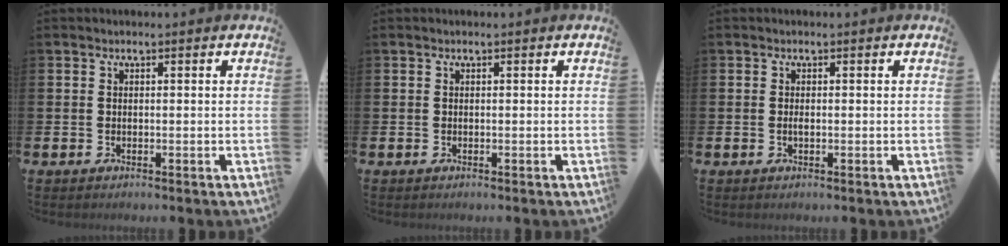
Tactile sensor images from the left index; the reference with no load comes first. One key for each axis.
{"total": 0.0}
{"total": 0.6, "fx": -0.1, "fy": 0.2, "fz": 0.6, "tx": -0.018, "ty": 0.003, "tz": -0.001}